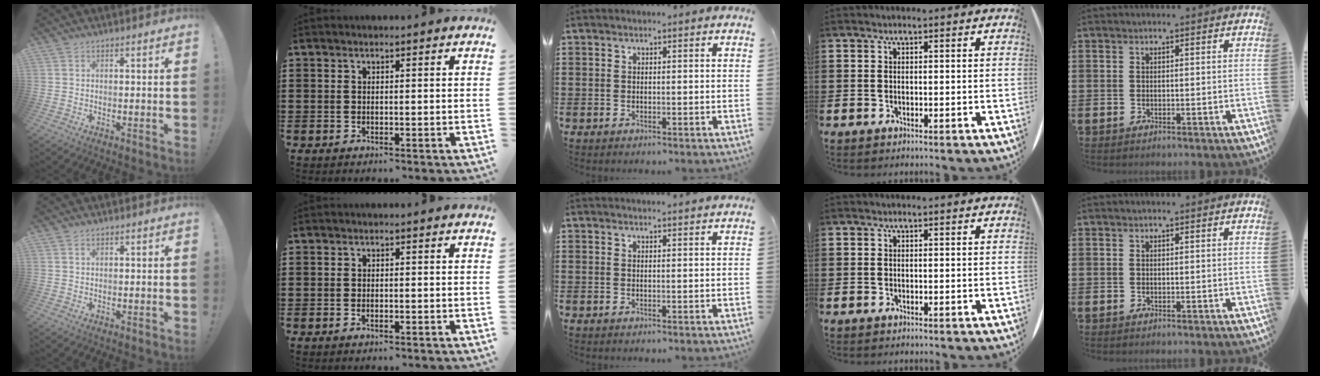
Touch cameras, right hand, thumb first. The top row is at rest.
{"thumb": {"total": 0.7, "force": [0.6, 0.3, 0.2], "torque": [0.003, -0.001, 0.011]}, "index": {"total": 0.6, "force": [-0.3, 0.2, 0.5], "torque": [-0.012, -0.005, -0.004]}, "middle": {"total": 1.2, "force": [1.2, -0.2, 0.1], "torque": [-0.005, -0.004, 0.023]}}